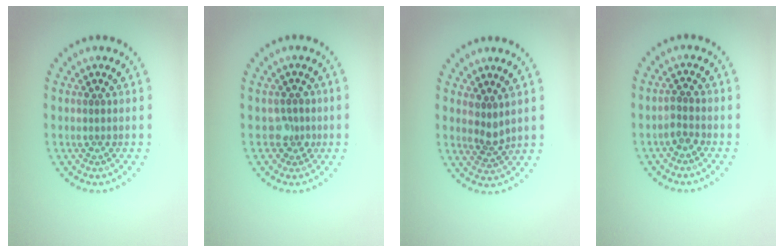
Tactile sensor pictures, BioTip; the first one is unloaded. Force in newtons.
{"total": 1.8, "press": 1.5, "slide": 1.1}
{"total": 1.8, "press": 1.4, "slide": 1.2}
{"total": 1.4, "press": 1.0, "slide": 0.9}